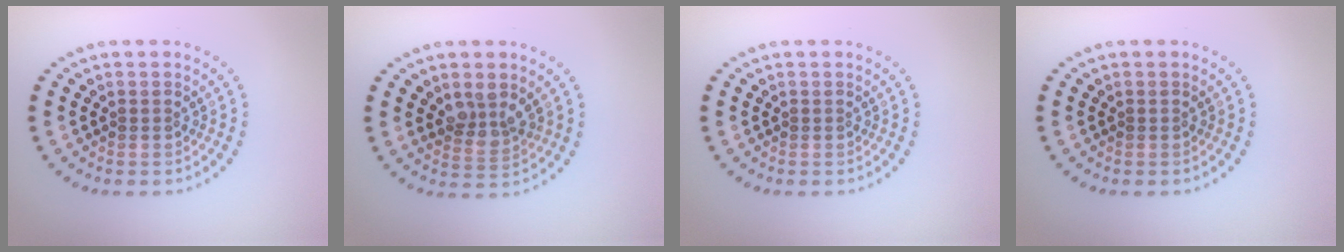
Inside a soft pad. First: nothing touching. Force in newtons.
{"total": 2.6, "press": 2.2, "slide": 1.4}
{"total": 0.0}
{"total": 0.0}